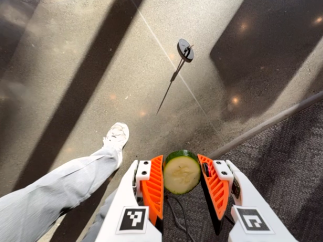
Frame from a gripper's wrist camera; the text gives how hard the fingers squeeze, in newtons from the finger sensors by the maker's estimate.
{"total": 12.6, "left": 13.0, "right": 12.2}